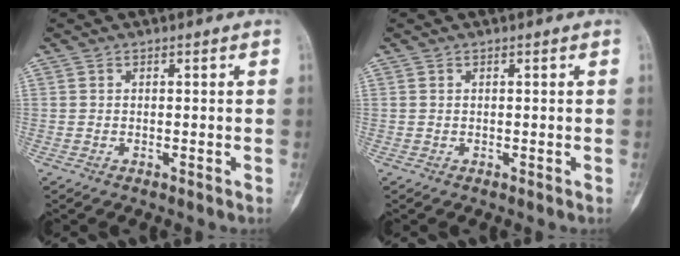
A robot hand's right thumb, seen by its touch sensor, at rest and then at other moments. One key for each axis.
{"total": 0.0}